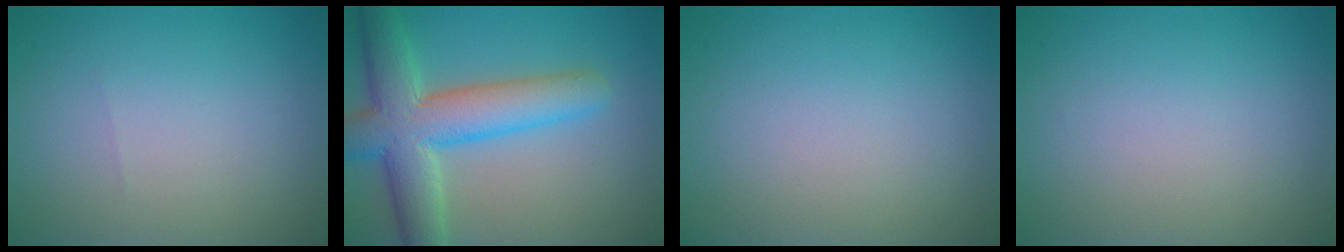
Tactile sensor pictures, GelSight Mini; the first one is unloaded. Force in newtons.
{"total": 8.3, "press": 8.3, "slide": 0.4}
{"total": 0.0}
{"total": 0.0}